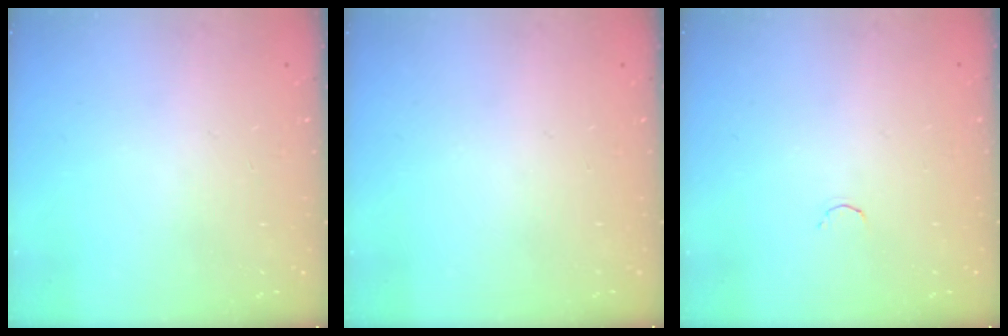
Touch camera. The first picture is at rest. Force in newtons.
{"total": 0.0}
{"total": 1.8, "press": 1.7, "slide": 0.4}